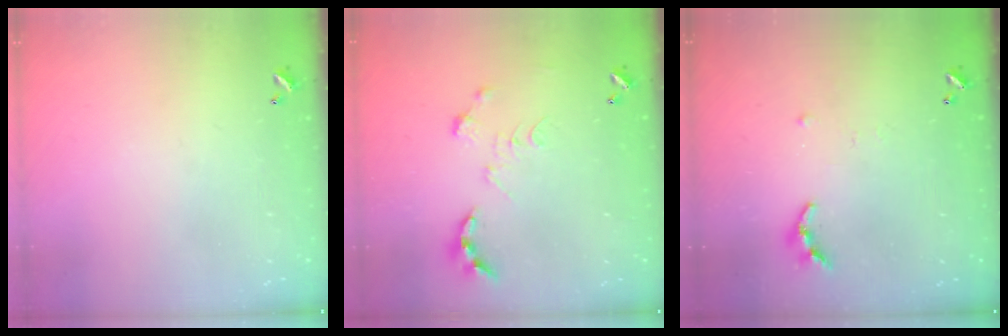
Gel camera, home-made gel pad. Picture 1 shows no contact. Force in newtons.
{"total": 0.0}
{"total": 6.8, "press": 6.7, "slide": 0.5}